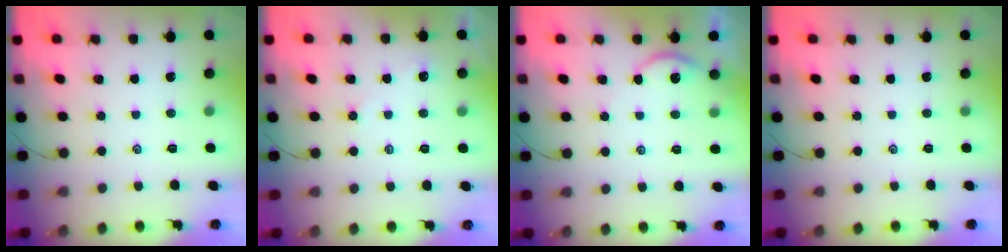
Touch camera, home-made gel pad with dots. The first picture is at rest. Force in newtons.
{"total": 3.0, "press": 2.9, "slide": 0.4}
{"total": 4.4, "press": 4.4, "slide": 0.5}
{"total": 0.0}